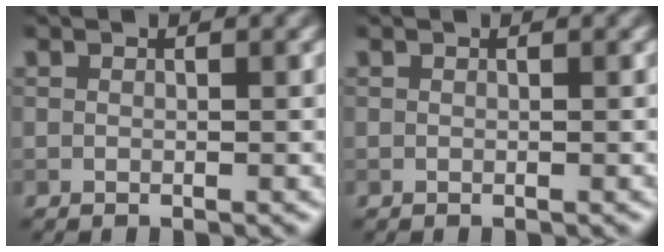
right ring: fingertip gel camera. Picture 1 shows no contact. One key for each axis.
{"total": 0.0}